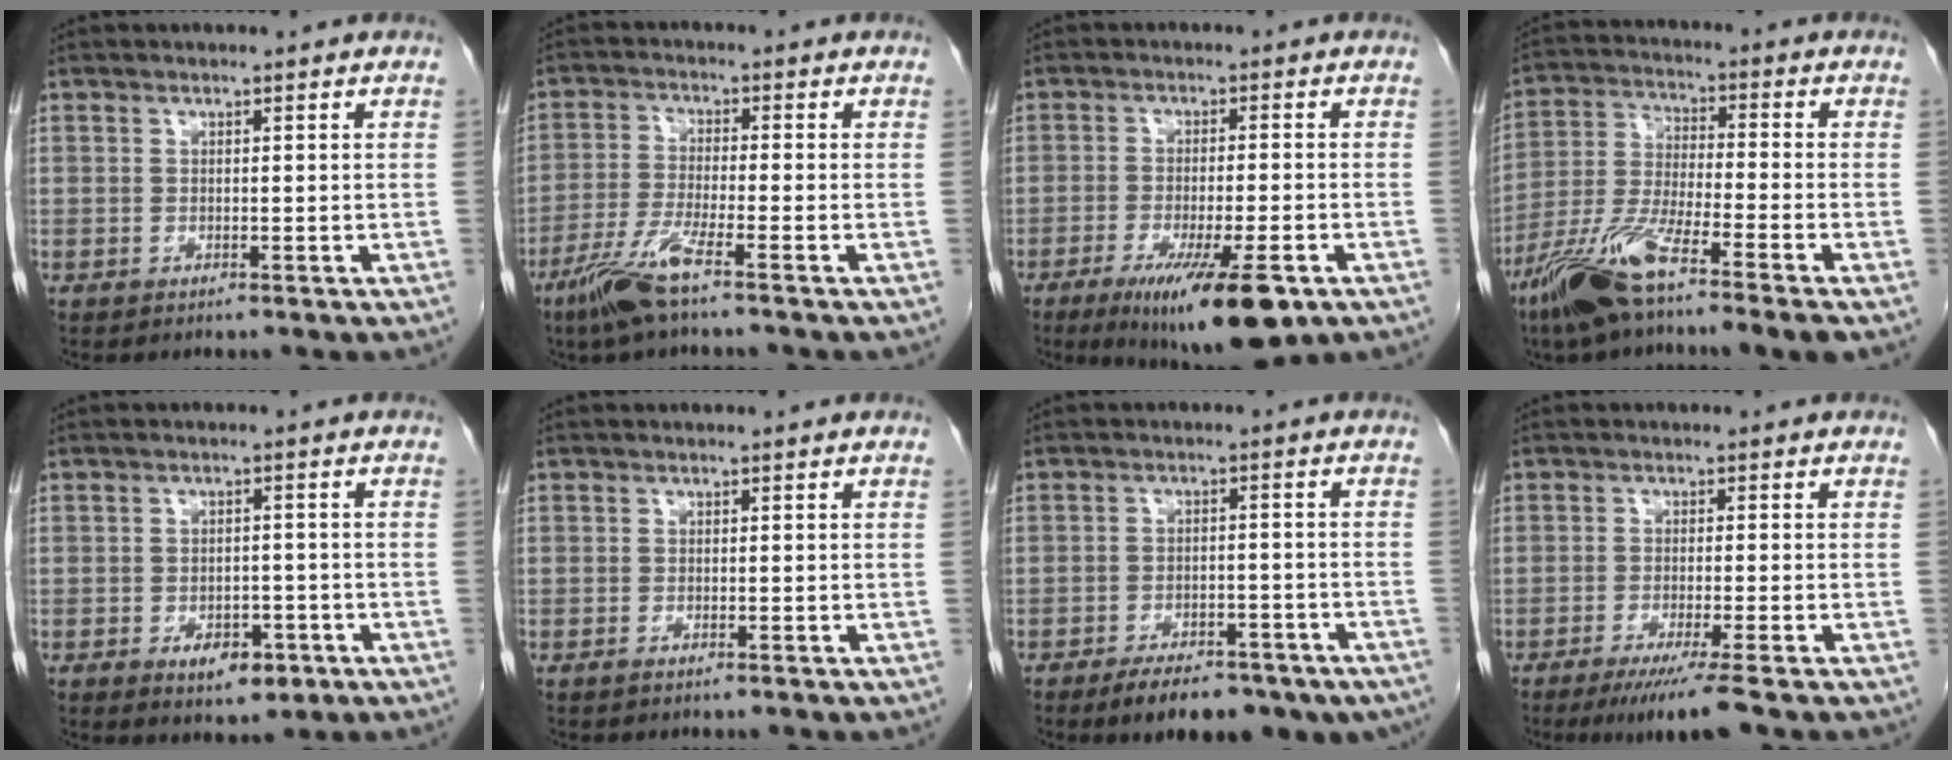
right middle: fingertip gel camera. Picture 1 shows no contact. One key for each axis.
{"total": 6.8, "fx": -4.5, "fy": -0.1, "fz": 5.1, "tx": -0.110, "ty": -0.017, "tz": -0.093}
{"total": 13.1, "fx": -7.5, "fy": 2.1, "fz": 10.6, "tx": -0.146, "ty": -0.028, "tz": -0.113}
{"total": 11.8, "fx": -7.8, "fy": 0.4, "fz": 8.9, "tx": -0.188, "ty": -0.027, "tz": -0.151}
{"total": 5.0, "fx": -2.4, "fy": 2.9, "fz": 3.4, "tx": -0.042, "ty": 0.004, "tz": -0.026}
{"total": 0.6, "fx": -0.5, "fy": 0.0, "fz": 0.4, "tx": -0.010, "ty": -0.001, "tz": -0.009}
{"total": 12.4, "fx": -9.1, "fy": 5.2, "fz": 6.6, "tx": -0.075, "ty": 0.006, "tz": -0.125}
{"total": 6.2, "fx": -4.4, "fy": -0.8, "fz": 4.2, "tx": -0.064, "ty": -0.017, "tz": -0.077}